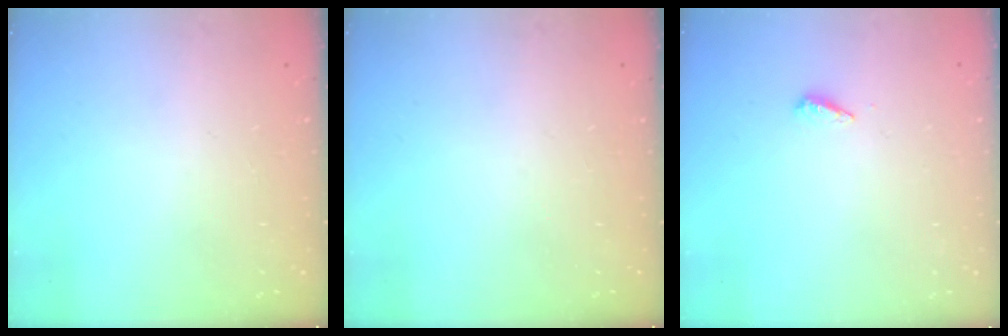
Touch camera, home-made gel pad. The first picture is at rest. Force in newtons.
{"total": 0.0}
{"total": 2.9, "press": 2.9, "slide": 0.3}